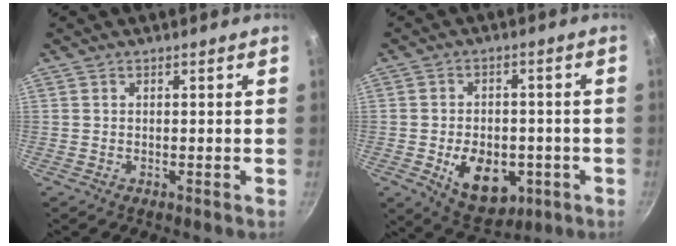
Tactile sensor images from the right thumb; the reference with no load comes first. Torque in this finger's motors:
{"motor_torque": [-0.22, 0.59, 0.43, 0.49, 0.14]}